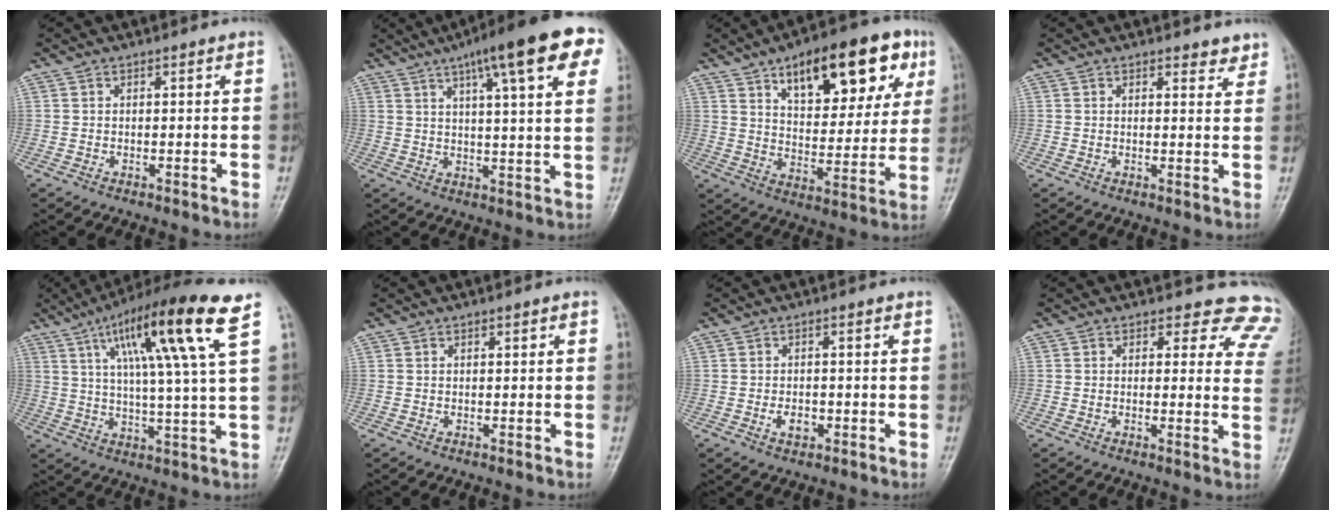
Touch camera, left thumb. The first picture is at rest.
{"total": 19.7, "force": [10.2, 3.9, 16.3], "torque": [-0.222, 0.002, 0.136]}
{"total": 21.6, "force": [10.7, 9.7, 16.1], "torque": [-0.180, -0.020, 0.160]}
{"total": 2.5, "force": [2.1, 1.1, 0.8], "torque": [0.011, -0.013, 0.022]}
{"total": 18.2, "force": [8.3, 1.0, 16.1], "torque": [-0.263, -0.013, 0.132]}
{"total": 0.6, "force": [0.3, 0.3, 0.5], "torque": [-0.002, 0.001, 0.004]}
{"total": 2.6, "force": [-0.8, 1.7, 1.8], "torque": [-0.025, 0.002, -0.011]}
{"total": 11.6, "force": [10.4, 5.0, 1.4], "torque": [0.048, -0.071, 0.073]}